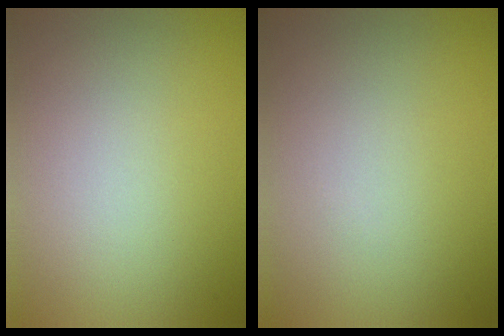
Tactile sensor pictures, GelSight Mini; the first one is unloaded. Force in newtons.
{"total": 0.0}